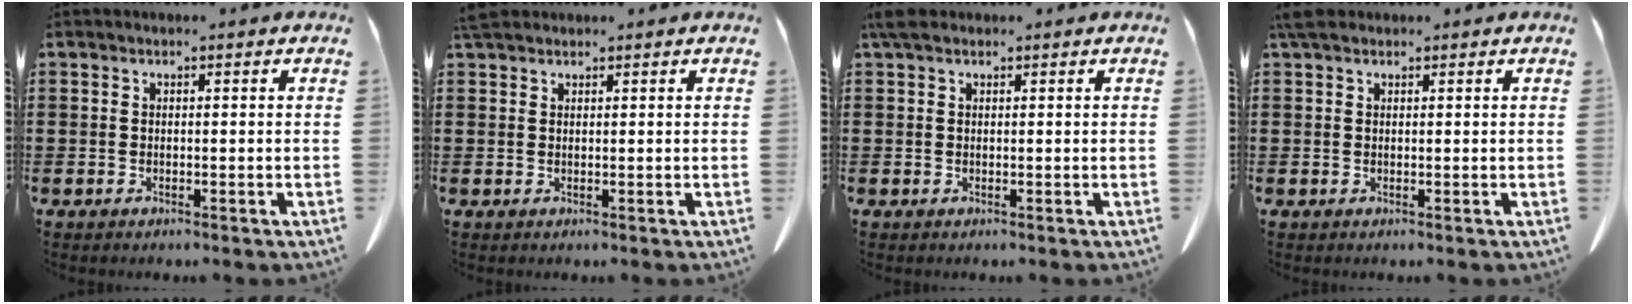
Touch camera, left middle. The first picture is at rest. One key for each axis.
{"total": 1.9, "fx": 1.7, "fy": 0.7, "fz": 0.7, "tx": -0.020, "ty": 0.002, "tz": 0.034}
{"total": 1.9, "fx": 1.2, "fy": 1.1, "fz": 1.0, "tx": -0.027, "ty": 0.005, "tz": 0.023}
{"total": 2.1, "fx": 1.6, "fy": 1.1, "fz": 1.0, "tx": -0.026, "ty": 0.005, "tz": 0.031}